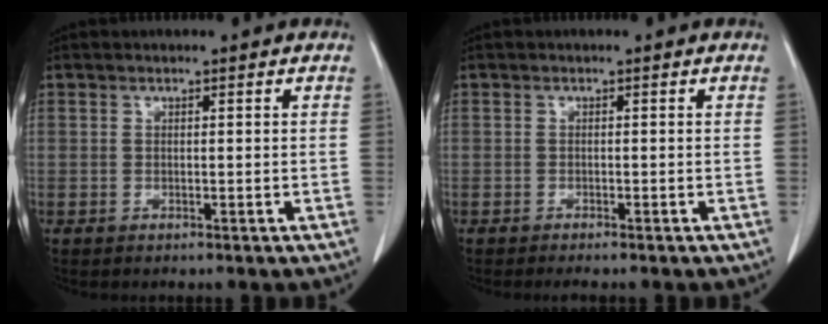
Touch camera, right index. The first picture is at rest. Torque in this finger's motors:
{"motor_torque": [0.12, -0.08, -0.03, 0.01]}